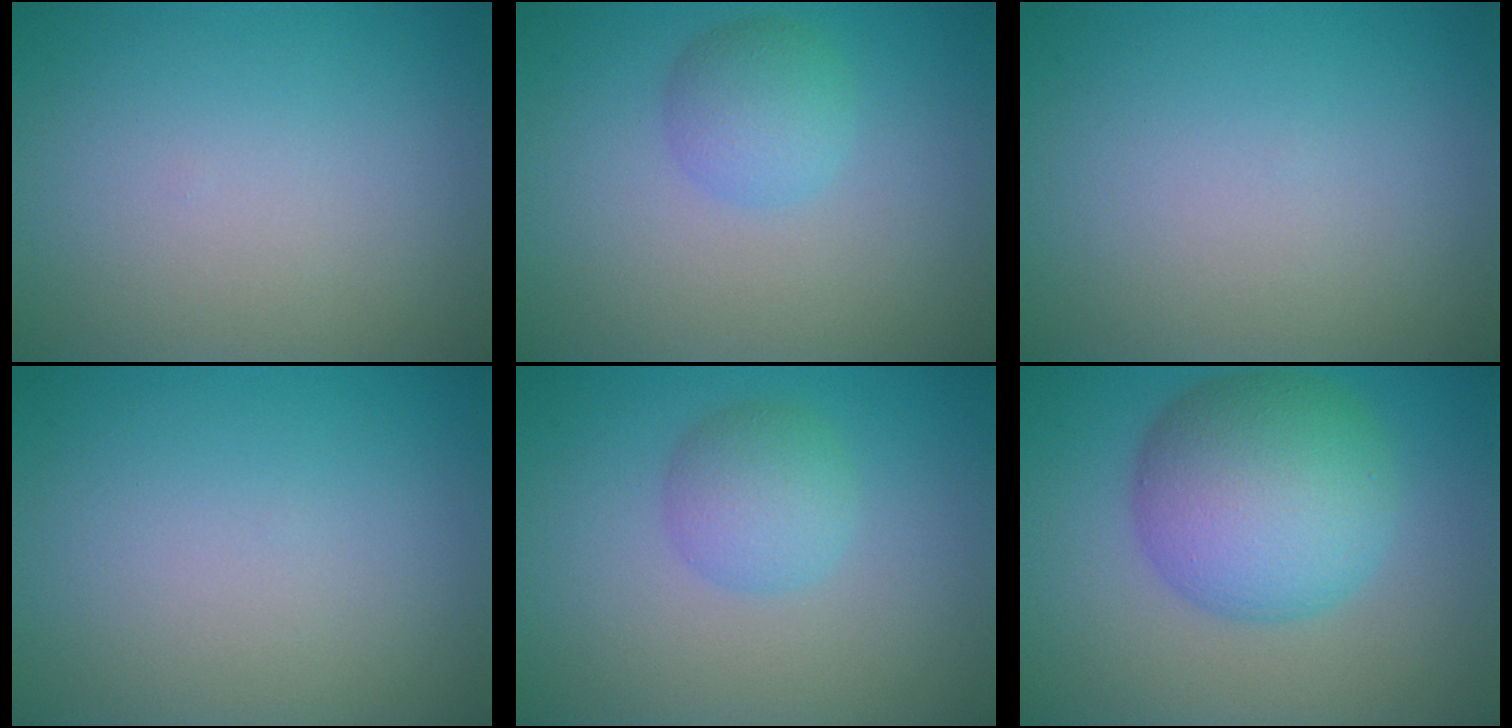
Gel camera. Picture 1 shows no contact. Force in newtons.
{"total": 2.7, "press": 2.7, "slide": 0.1}
{"total": 0.0}
{"total": 0.0}
{"total": 2.9, "press": 2.9, "slide": 0.1}
{"total": 9.2, "press": 9.2, "slide": 0.1}